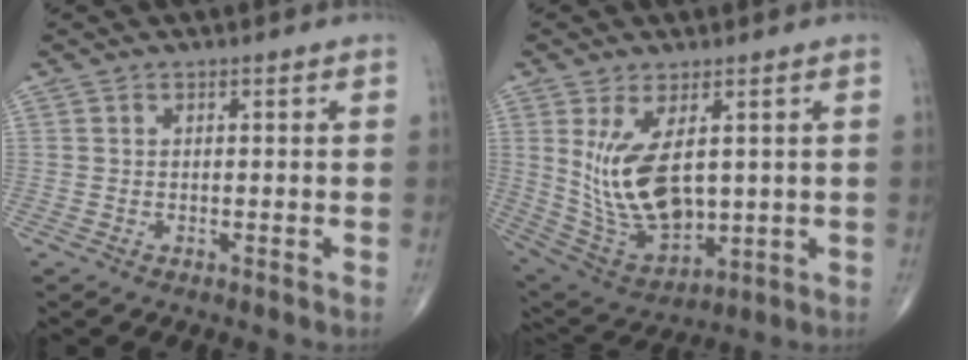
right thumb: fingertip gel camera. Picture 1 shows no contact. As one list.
[{"total": 14.3, "force": [2.5, 7.3, 12.0], "torque": [-0.214, -0.021, 0.074]}]